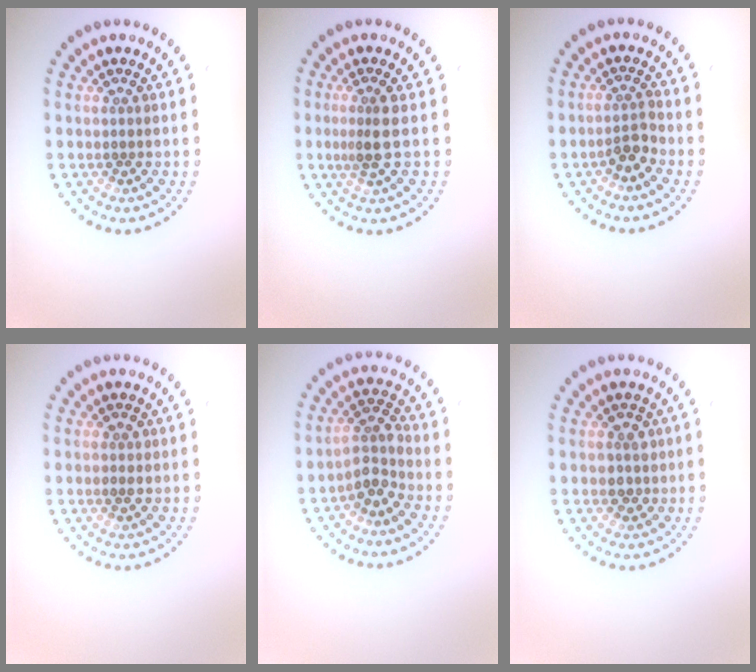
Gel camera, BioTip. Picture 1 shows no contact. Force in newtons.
{"total": 2.2, "press": 1.8, "slide": 1.4}
{"total": 2.0, "press": 1.6, "slide": 1.3}
{"total": 1.2, "press": 1.2, "slide": 0.2}
{"total": 2.7, "press": 2.2, "slide": 1.6}
{"total": 1.8, "press": 1.7, "slide": 0.6}